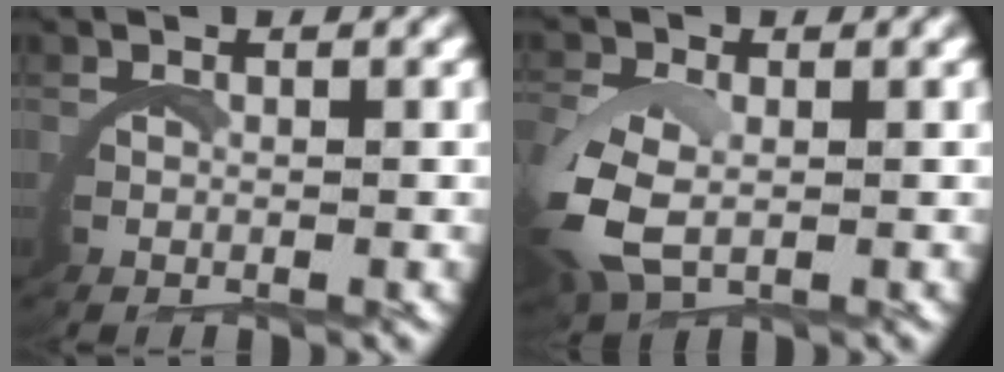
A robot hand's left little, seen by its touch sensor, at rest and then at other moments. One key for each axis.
{"total": 3.6, "fx": 0.3, "fy": 2.3, "fz": 2.7, "tx": -0.091, "ty": -0.020, "tz": 0.017}